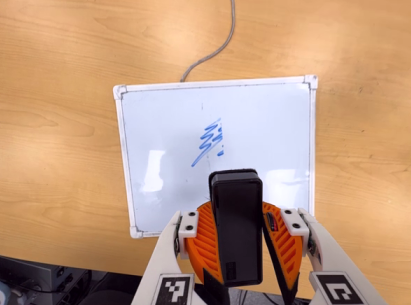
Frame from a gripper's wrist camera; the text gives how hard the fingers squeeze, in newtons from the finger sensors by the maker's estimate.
{"total": 8.5, "left": 9.2, "right": 7.8}